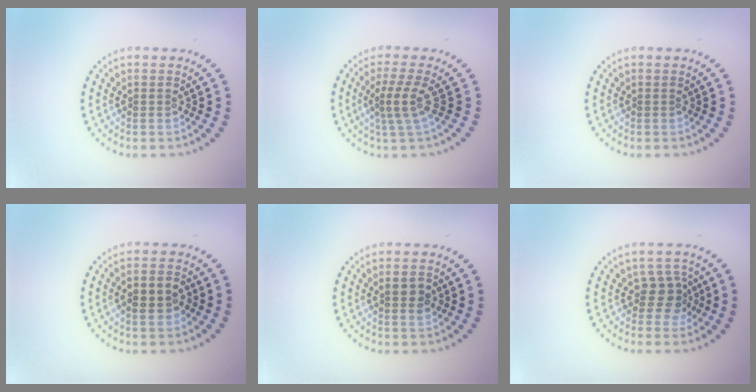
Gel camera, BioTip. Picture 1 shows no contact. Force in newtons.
{"total": 2.6, "press": 1.9, "slide": 1.8}
{"total": 0.0}
{"total": 2.7, "press": 2.6, "slide": 0.6}
{"total": 1.7, "press": 1.7, "slide": 0.3}
{"total": 2.5, "press": 1.9, "slide": 1.6}